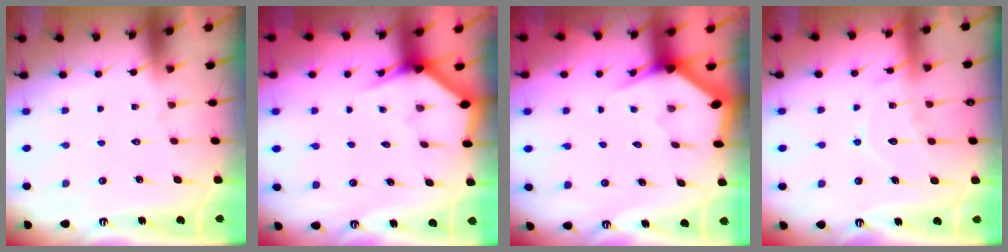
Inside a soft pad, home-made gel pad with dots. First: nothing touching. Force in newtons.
{"total": 2.7, "press": 2.7, "slide": 0.1}
{"total": 3.0, "press": 3.0, "slide": 0.1}
{"total": 11.1, "press": 11.1, "slide": 1.0}